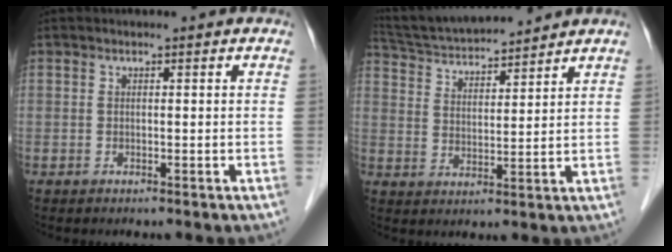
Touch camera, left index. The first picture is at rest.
{"total": 13.2, "force": [12.3, 1.1, 4.5], "torque": [-0.091, 0.024, 0.213]}